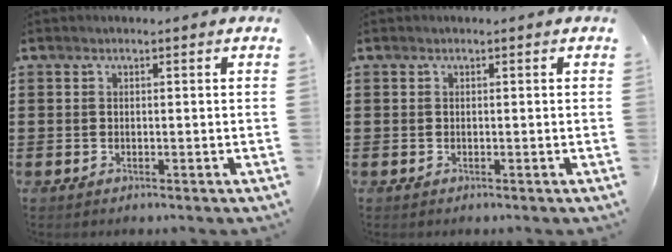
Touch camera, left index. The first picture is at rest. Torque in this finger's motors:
{"motor_torque": [0.00, 0.00, 0.00, 0.00]}